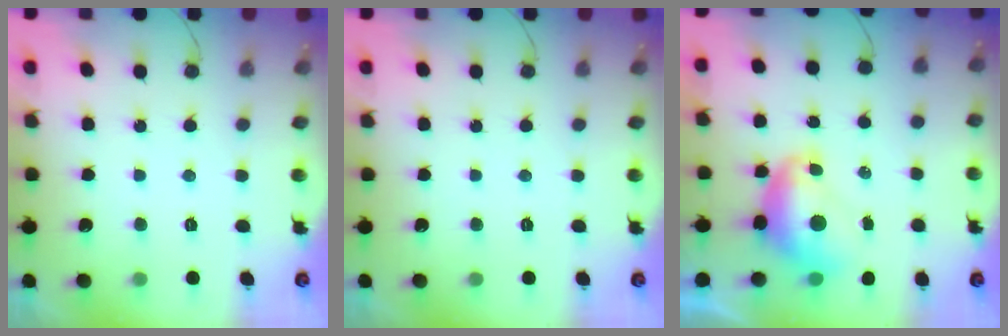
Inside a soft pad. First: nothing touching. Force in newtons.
{"total": 0.0}
{"total": 8.3, "press": 8.2, "slide": 0.9}